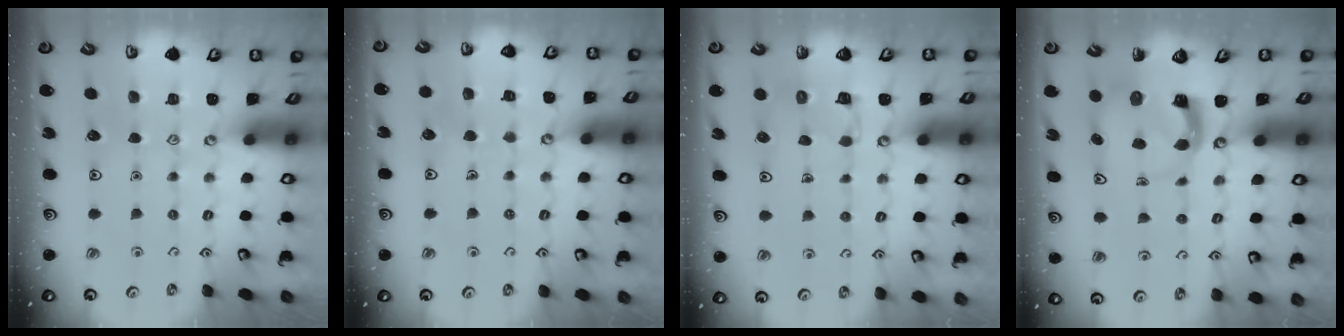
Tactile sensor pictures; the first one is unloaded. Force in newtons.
{"total": 5.1, "press": 5.1, "slide": 0.4}
{"total": 5.1, "press": 5.1, "slide": 0.3}
{"total": 3.9, "press": 3.9, "slide": 0.6}